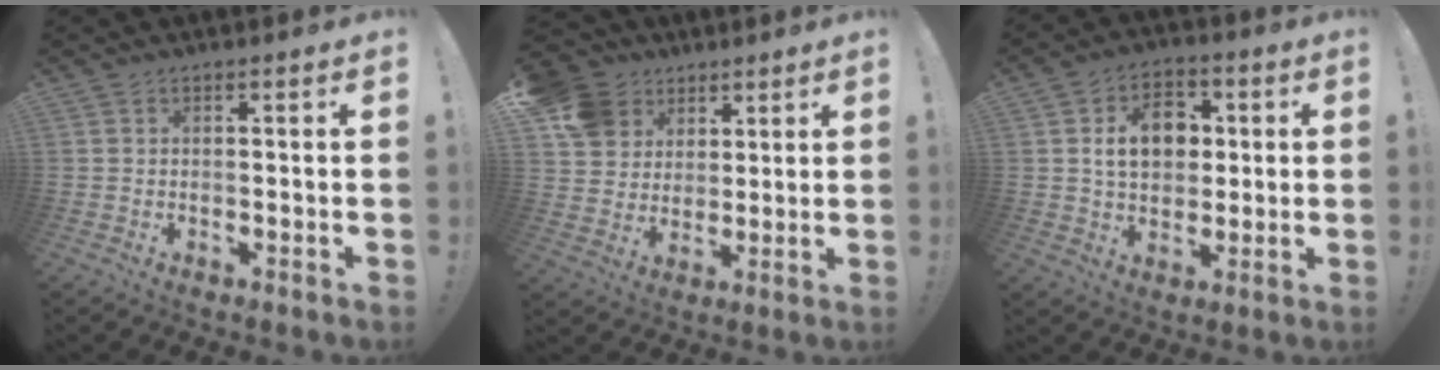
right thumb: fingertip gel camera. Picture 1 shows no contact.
{"total": 13.1, "force": [5.7, 10.9, 4.4], "torque": [-0.067, -0.022, 0.118]}
{"total": 12.6, "force": [2.4, 9.7, 7.6], "torque": [-0.102, 0.005, 0.048]}